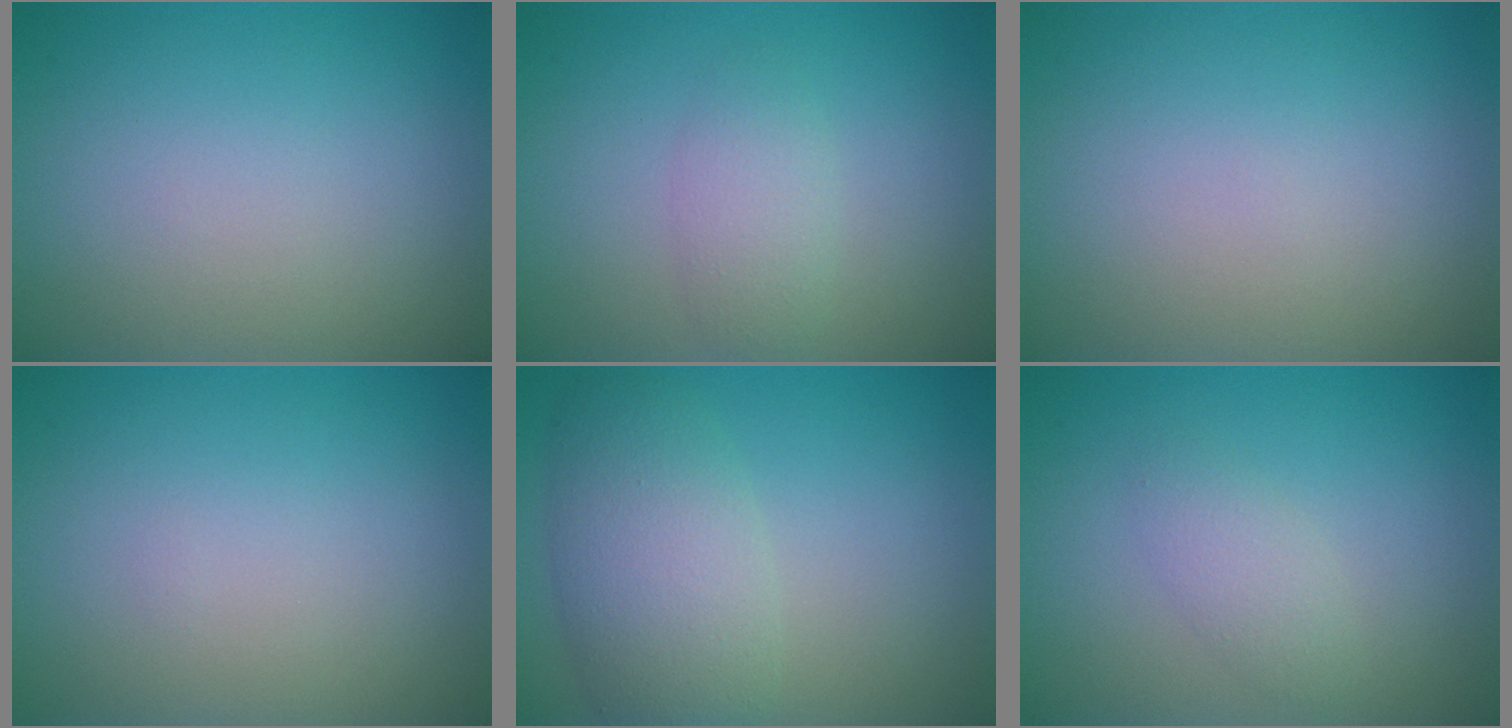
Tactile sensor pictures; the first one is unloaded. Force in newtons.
{"total": 1.9, "press": 1.9, "slide": 0.1}
{"total": 0.0}
{"total": 0.0}
{"total": 5.5, "press": 5.5, "slide": 0.2}
{"total": 1.7, "press": 1.7, "slide": 0.1}